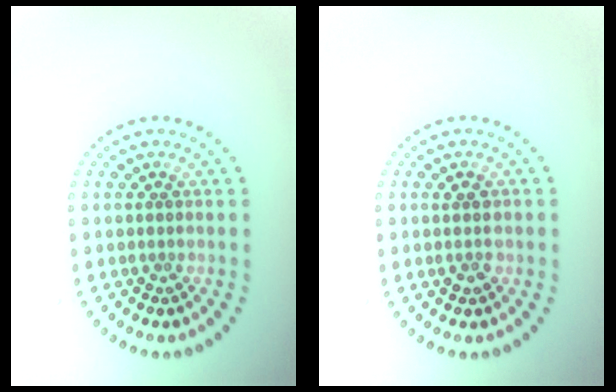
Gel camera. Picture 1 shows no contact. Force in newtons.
{"total": 1.5, "press": 1.5, "slide": 0.4}